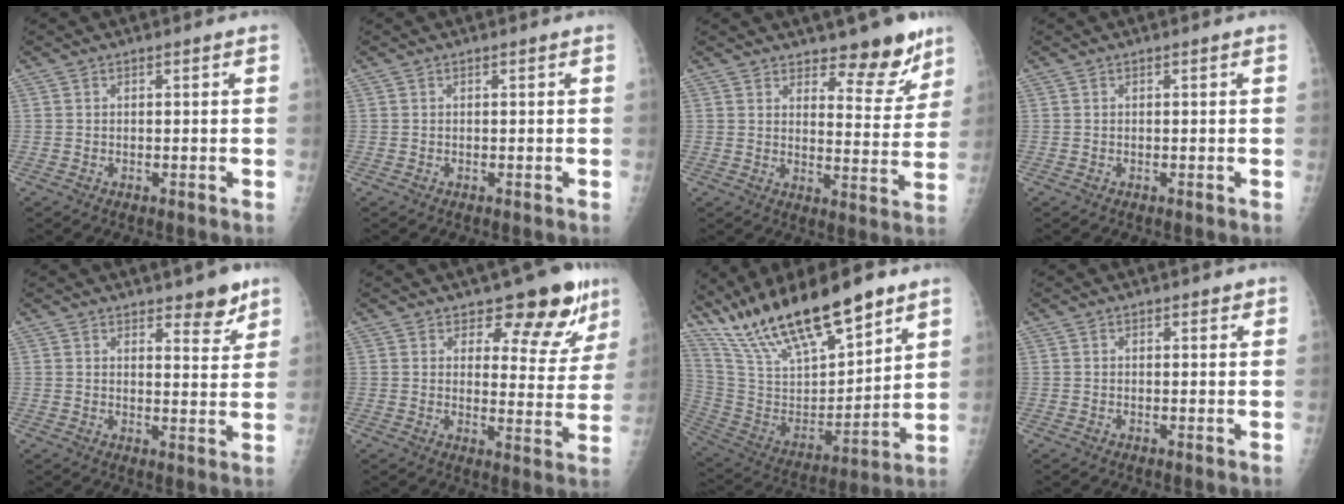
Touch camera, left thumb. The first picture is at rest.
{"total": 0.0}
{"total": 9.6, "force": [7.6, 3.7, 4.7], "torque": [-0.022, -0.059, 0.112]}
{"total": 0.0}
{"total": 5.8, "force": [4.3, 2.2, 3.2], "torque": [-0.017, -0.030, 0.057]}
{"total": 11.7, "force": [8.7, 5.4, 5.6], "torque": [-0.025, -0.063, 0.108]}
{"total": 25.1, "force": [18.3, 7.6, 15.4], "torque": [-0.247, -0.063, 0.337]}
{"total": 1.1, "force": [0.8, 0.6, 0.3], "torque": [0.007, -0.004, 0.006]}